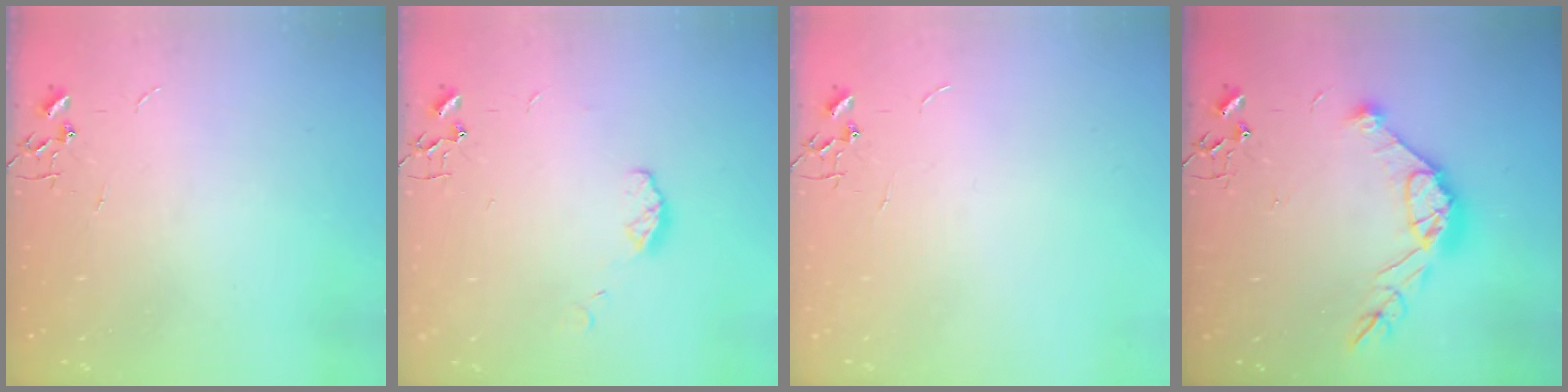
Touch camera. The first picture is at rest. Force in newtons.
{"total": 5.9, "press": 5.9, "slide": 0.5}
{"total": 0.0}
{"total": 13.6, "press": 13.6, "slide": 1.0}